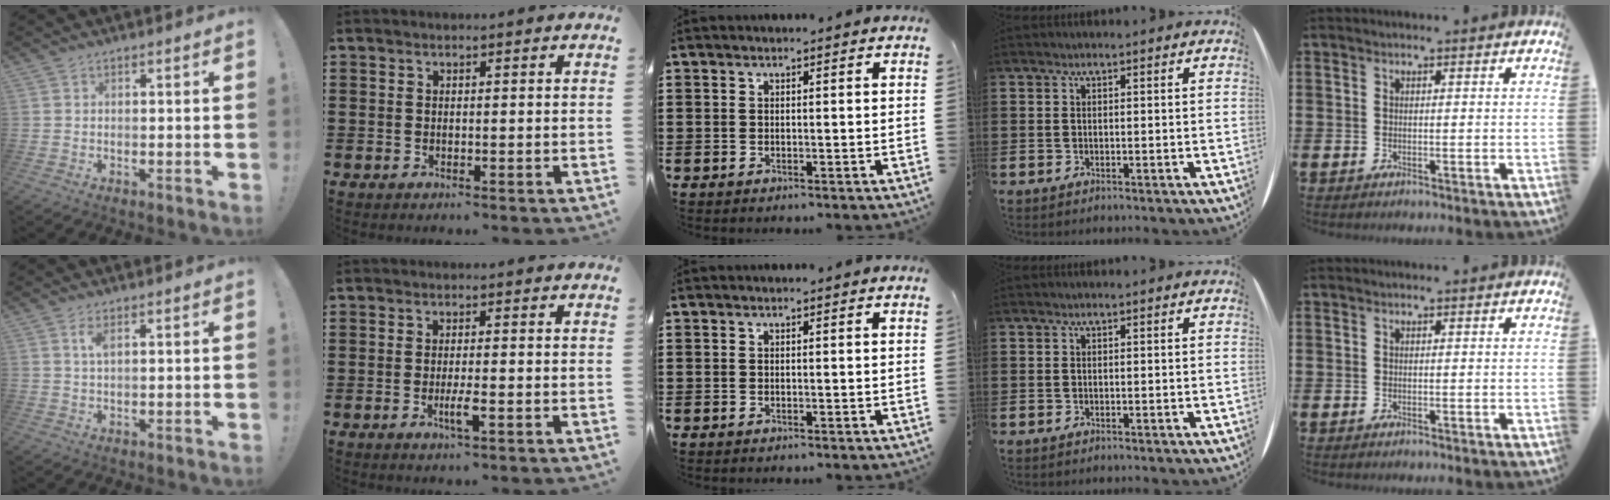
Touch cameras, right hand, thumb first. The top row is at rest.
{"thumb": {"total": 2.6, "force": [1.2, 0.6, 2.3], "torque": [-0.032, -0.004, 0.016]}, "index": {"total": 3.1, "force": [-1.2, 0.3, 2.8], "torque": [-0.055, -0.005, -0.023]}}